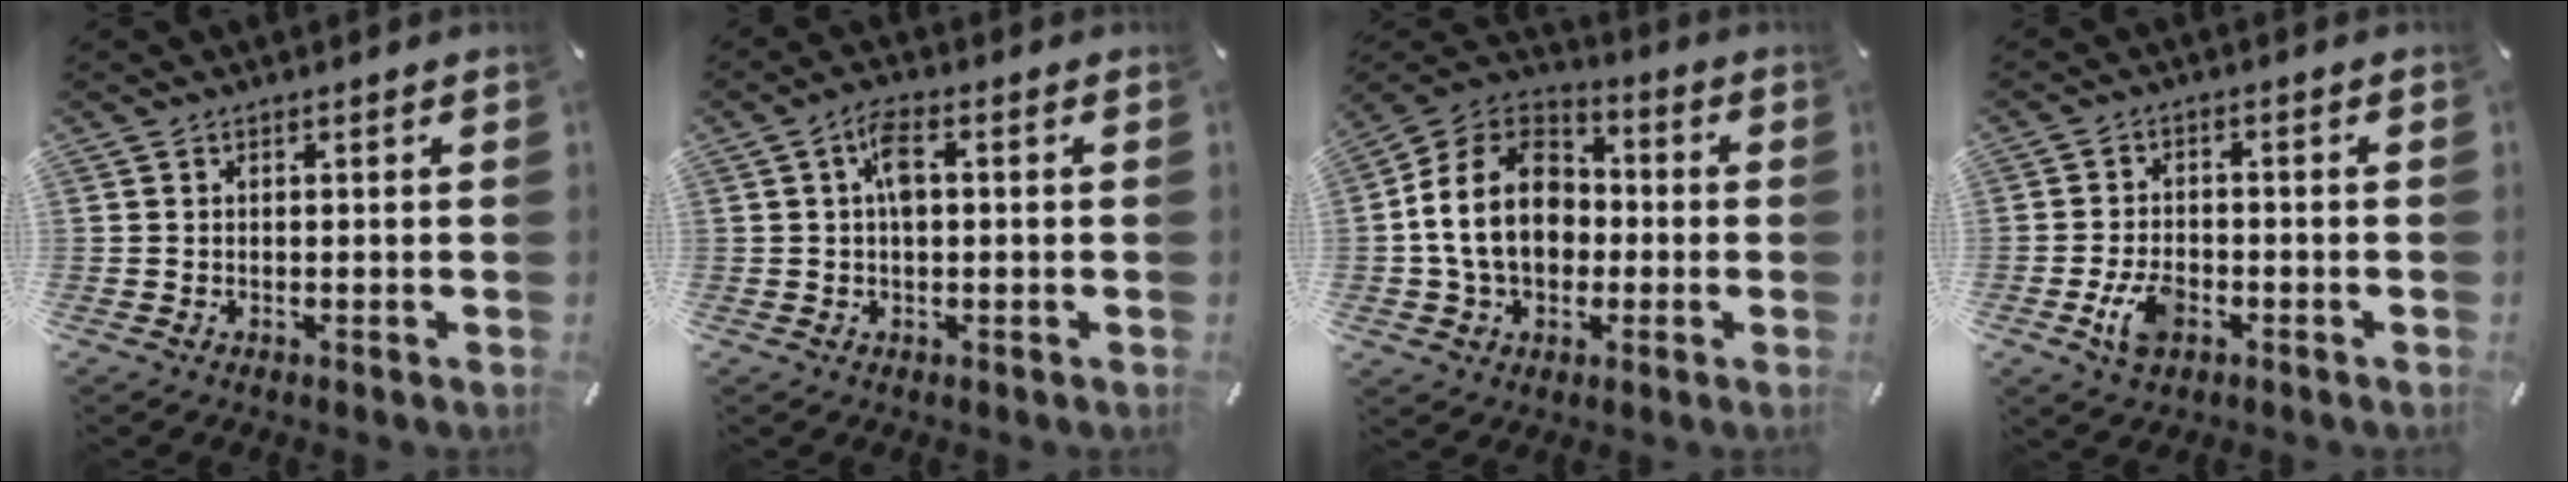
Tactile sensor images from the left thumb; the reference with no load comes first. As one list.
[{"total": 4.9, "force": [0.4, 2.4, 4.2], "torque": [-0.083, 0.012, 0.006]}, {"total": 16.0, "force": [-1.6, 12.9, 9.3], "torque": [-0.209, 0.017, -0.029]}, {"total": 7.1, "force": [-2.8, 4.4, 4.8], "torque": [-0.099, 0.005, -0.054]}]